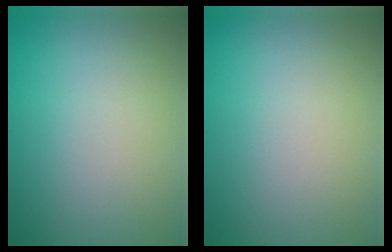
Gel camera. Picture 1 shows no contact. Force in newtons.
{"total": 0.0}